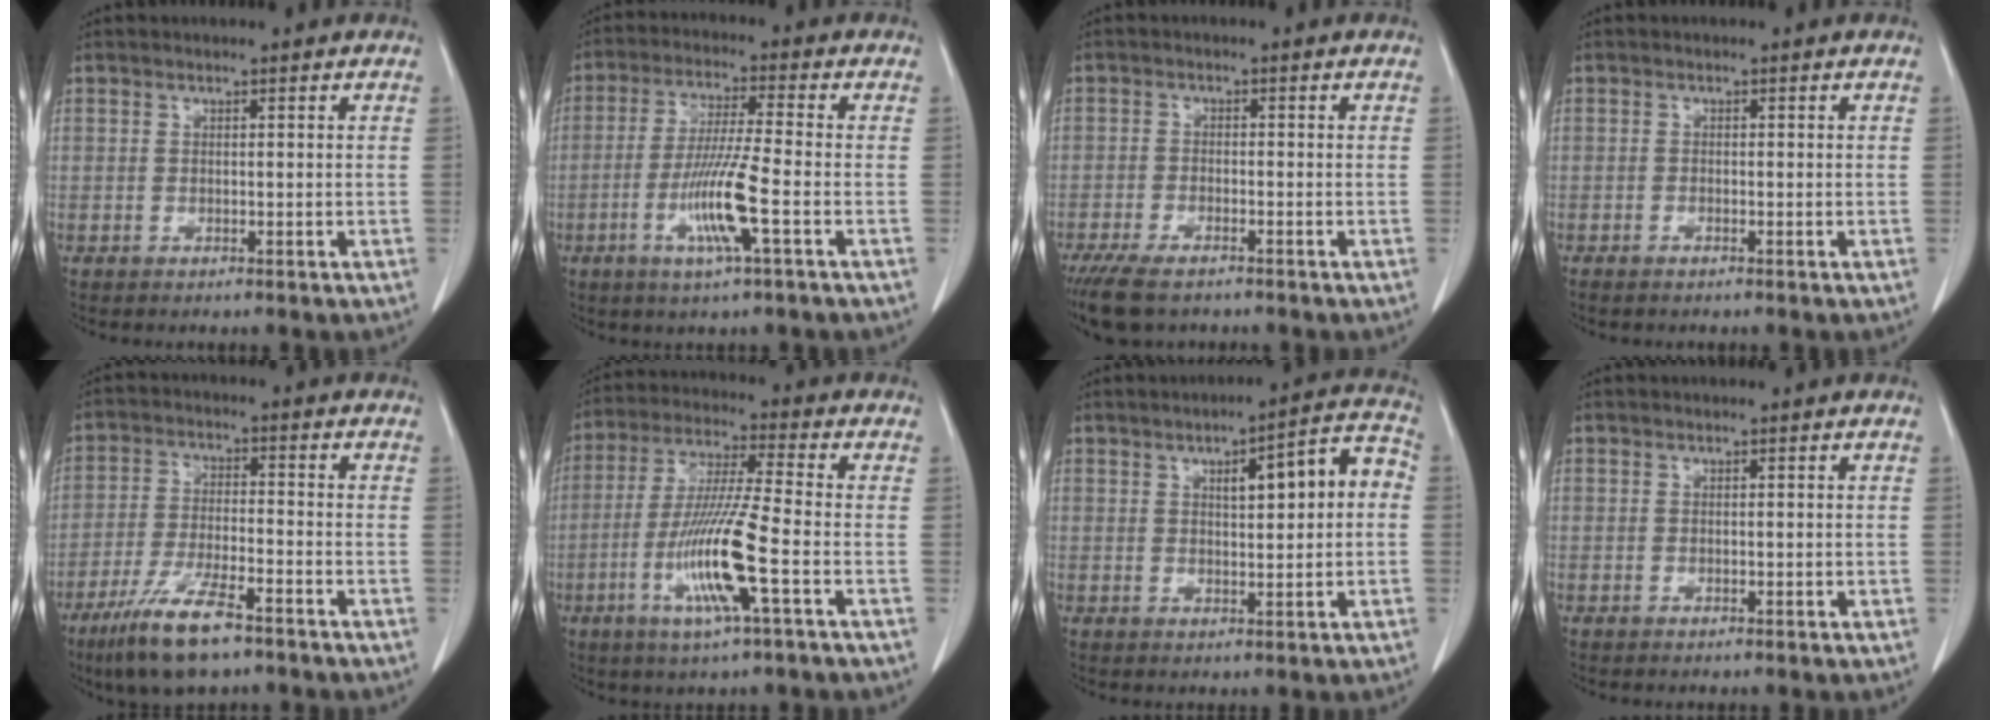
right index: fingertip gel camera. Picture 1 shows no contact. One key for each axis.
{"total": 9.9, "fx": -3.3, "fy": -0.1, "fz": 9.3, "tx": -0.185, "ty": -0.012, "tz": -0.065}
{"total": 8.0, "fx": -6.0, "fy": 2.9, "fz": 4.4, "tx": -0.081, "ty": -0.014, "tz": -0.101}
{"total": 1.2, "fx": -0.7, "fy": 0.5, "fz": 0.7, "tx": -0.019, "ty": -0.001, "tz": -0.010}
{"total": 11.3, "fx": -7.5, "fy": 2.5, "fz": 8.0, "tx": -0.160, "ty": -0.019, "tz": -0.131}
{"total": 13.2, "fx": -4.3, "fy": 0.2, "fz": 12.5, "tx": -0.253, "ty": -0.015, "tz": -0.084}
{"total": 9.6, "fx": 1.5, "fy": 2.6, "fz": 9.1, "tx": -0.125, "ty": 0.034, "tz": 0.023}
{"total": 0.7, "fx": -0.1, "fy": 0.4, "fz": 0.5, "tx": -0.015, "ty": 0.001, "tz": 0.000}